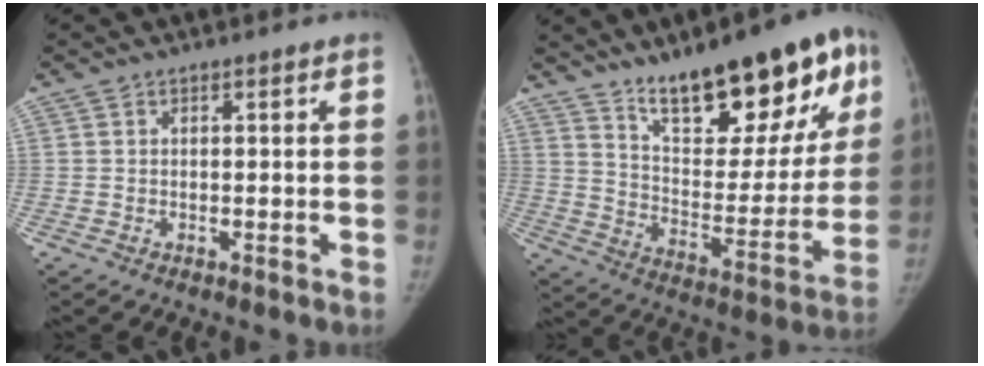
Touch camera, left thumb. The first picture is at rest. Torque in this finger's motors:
{"motor_torque": [1.85, 1.85, 1.39, -1.39, 0.33]}